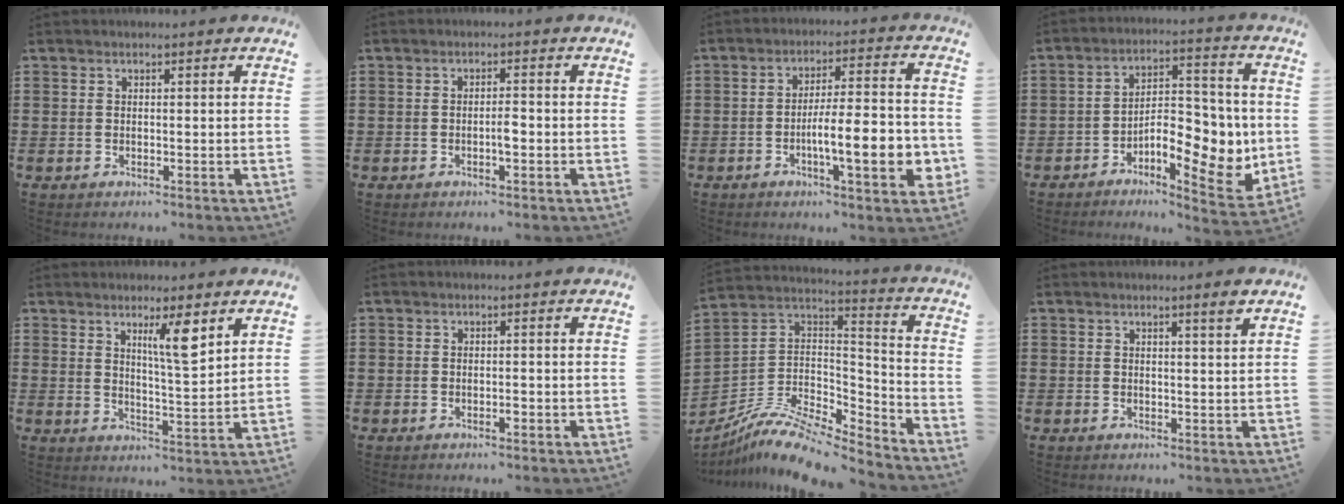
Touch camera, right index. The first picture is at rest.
{"total": 2.0, "force": [-0.6, 0.4, 1.9], "torque": [-0.035, 0.002, -0.012]}
{"total": 10.1, "force": [-3.2, 2.2, 9.3], "torque": [-0.144, -0.002, -0.054]}
{"total": 9.9, "force": [-2.1, 4.7, 8.5], "torque": [-0.115, -0.010, -0.036]}
{"total": 6.4, "force": [3.7, 1.0, 5.2], "torque": [-0.087, -0.009, 0.056]}
{"total": 0.9, "force": [-0.5, 0.3, 0.7], "torque": [-0.016, -0.003, -0.009]}
{"total": 10.2, "force": [-8.5, 3.1, 4.5], "torque": [-0.088, 0.014, -0.166]}
{"total": 1.9, "force": [1.3, -0.2, 1.4], "torque": [-0.019, -0.006, 0.021]}